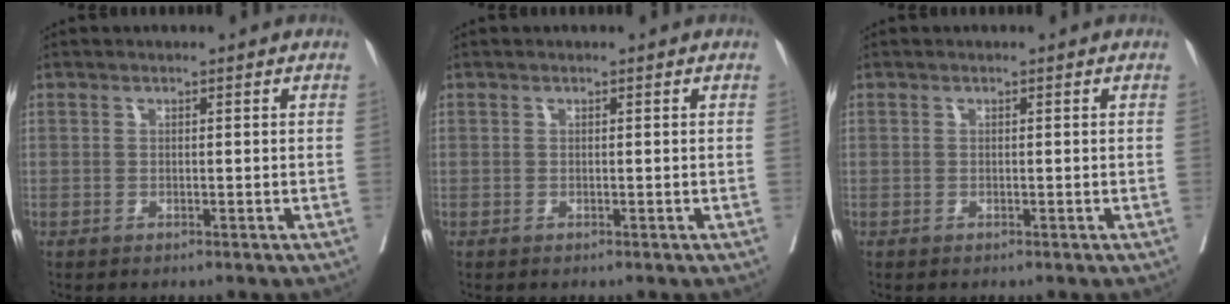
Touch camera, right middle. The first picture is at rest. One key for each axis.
{"total": 0.0}
{"total": 0.0}